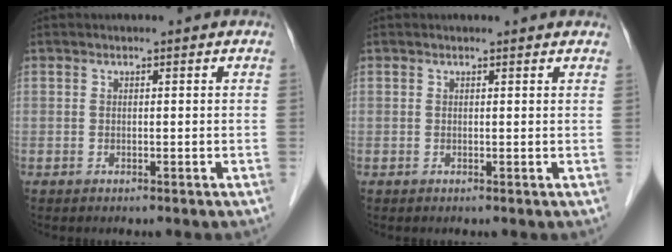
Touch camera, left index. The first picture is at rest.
{"total": 2.7, "force": [2.6, 0.6, 0.6], "torque": [-0.014, 0.011, 0.020]}